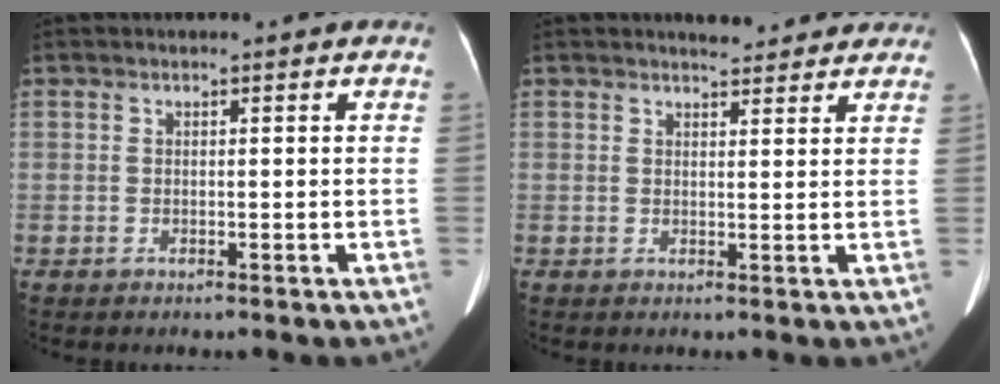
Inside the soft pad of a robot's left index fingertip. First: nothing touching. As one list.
[{"total": 5.3, "force": [4.9, 1.5, 1.3], "torque": [-0.010, 0.010, 0.053]}]